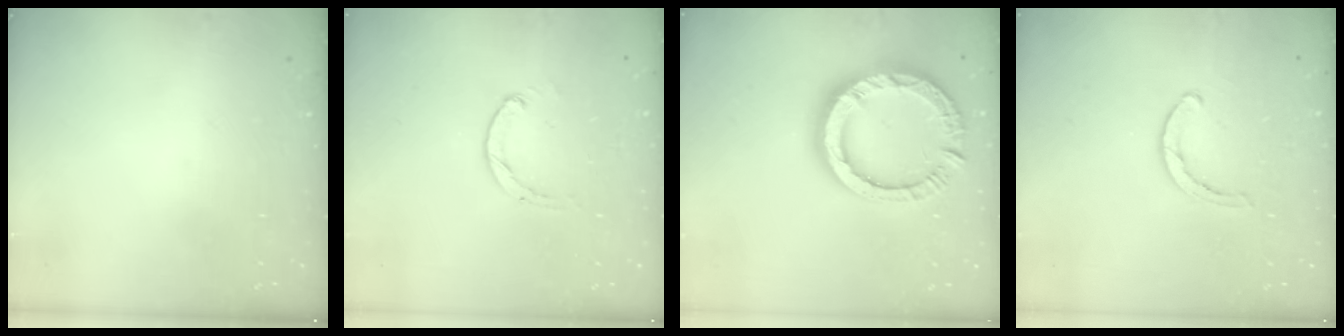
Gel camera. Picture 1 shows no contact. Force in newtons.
{"total": 1.2, "press": 1.2, "slide": 0.3}
{"total": 15.9, "press": 15.8, "slide": 1.6}
{"total": 2.8, "press": 2.8, "slide": 0.2}